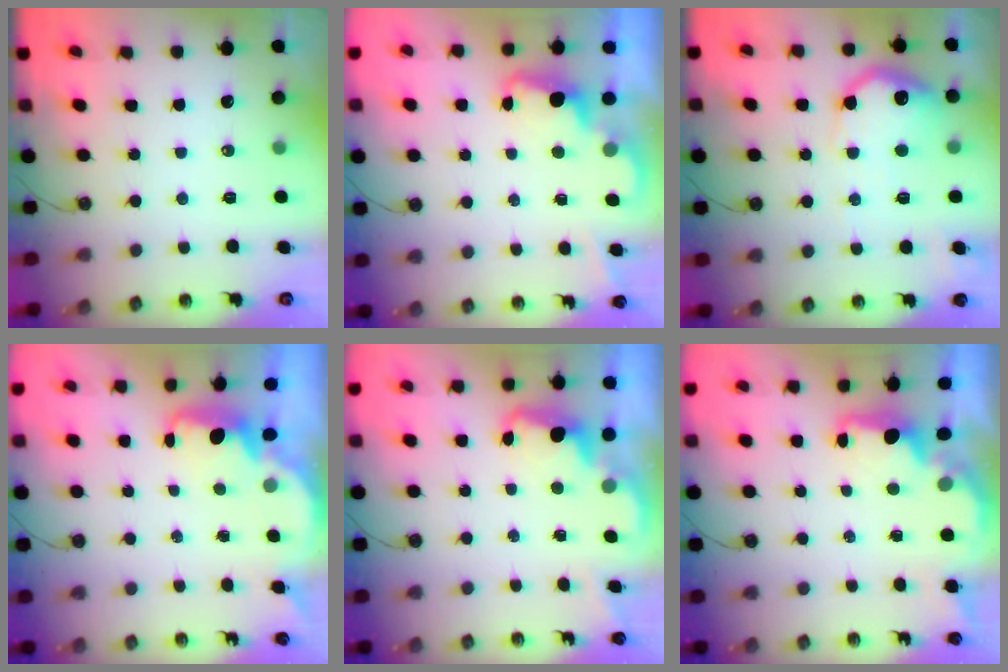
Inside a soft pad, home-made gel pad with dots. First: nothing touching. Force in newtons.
{"total": 2.5, "press": 2.4, "slide": 0.5}
{"total": 17.4, "press": 17.3, "slide": 1.1}
{"total": 2.4, "press": 2.3, "slide": 0.6}
{"total": 2.3, "press": 2.2, "slide": 0.7}
{"total": 1.6, "press": 1.5, "slide": 0.5}